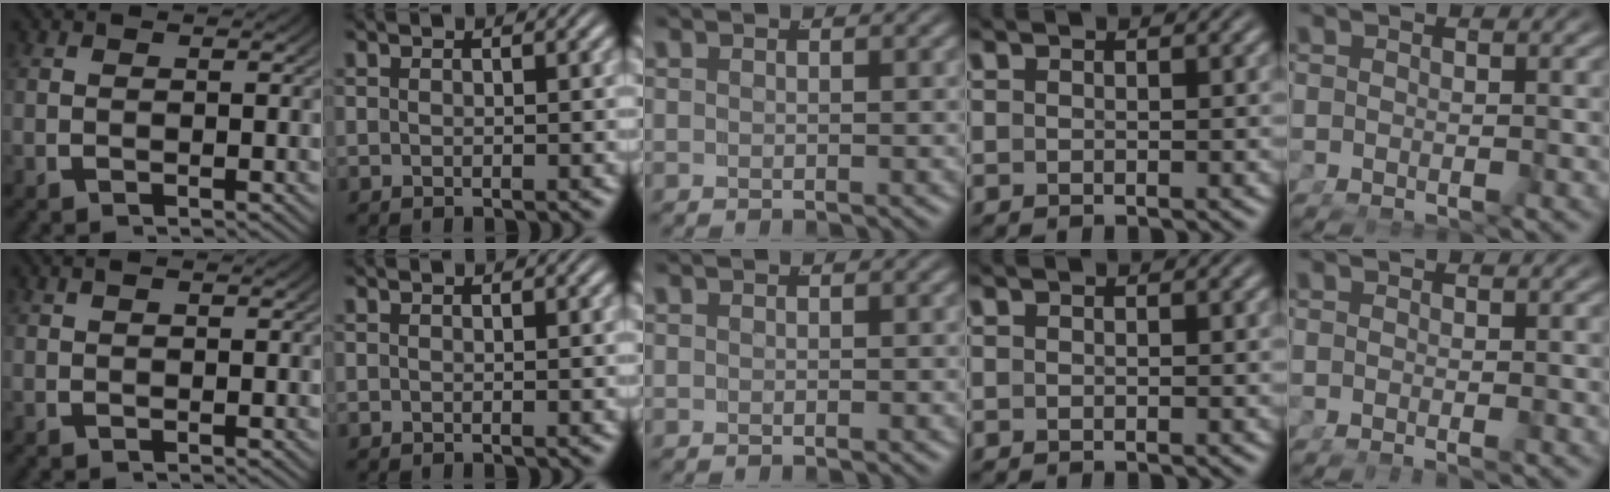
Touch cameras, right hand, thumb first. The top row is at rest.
{"thumb": {"total": 0.6, "force": [0.4, 0.2, 0.3], "torque": [-0.002, 0.002, 0.007]}, "little": {"total": 0.9, "force": [-0.8, 0.0, 0.4], "torque": [-0.001, -0.002, -0.009]}}